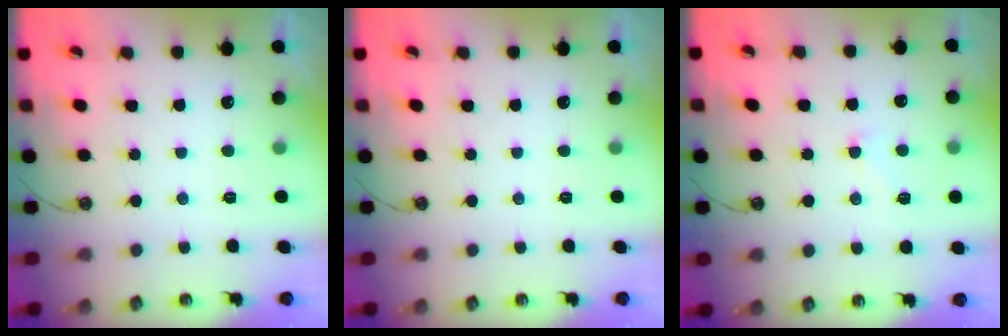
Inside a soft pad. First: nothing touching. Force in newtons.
{"total": 0.0}
{"total": 0.8, "press": 0.6, "slide": 0.6}